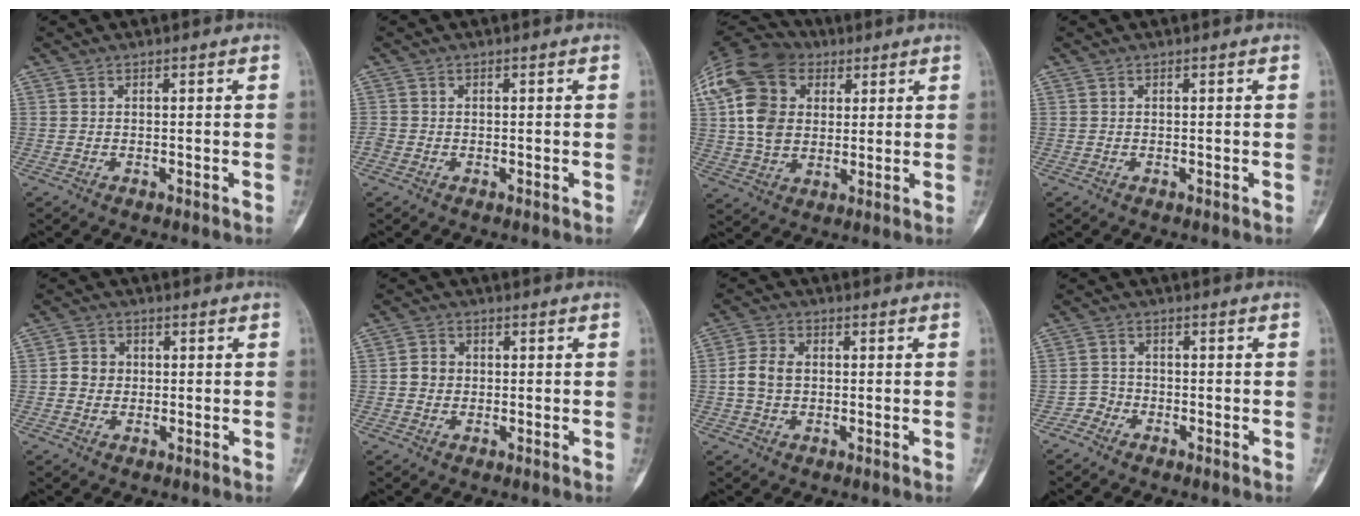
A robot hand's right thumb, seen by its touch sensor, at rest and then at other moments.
{"total": 1.1, "force": [-0.2, 1.0, 0.2], "torque": [0.001, 0.004, -0.005]}
{"total": 18.4, "force": [4.9, 13.9, 11.1], "torque": [-0.217, 0.016, 0.088]}
{"total": 0.0}
{"total": 3.6, "force": [0.1, 3.3, 1.3], "torque": [-0.002, 0.007, -0.003]}
{"total": 3.2, "force": [0.0, 3.0, 1.3], "torque": [-0.007, 0.007, -0.004]}
{"total": 5.5, "force": [0.0, 4.2, 3.5], "torque": [-0.064, 0.012, -0.004]}
{"total": 2.3, "force": [-1.6, 1.7, -0.3], "torque": [0.015, 0.008, -0.038]}